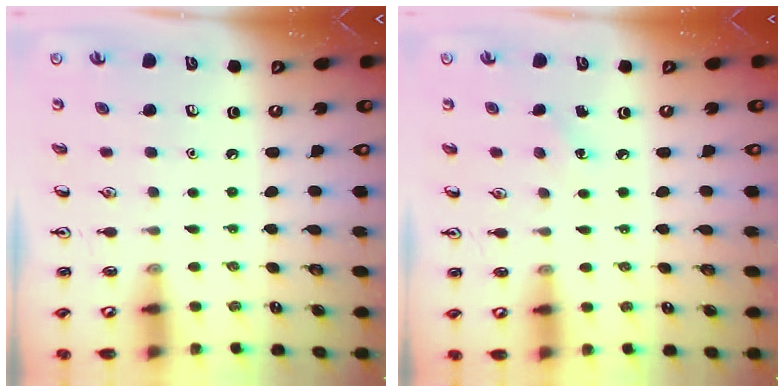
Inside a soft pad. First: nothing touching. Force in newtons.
{"total": 3.6, "press": 3.4, "slide": 1.3}